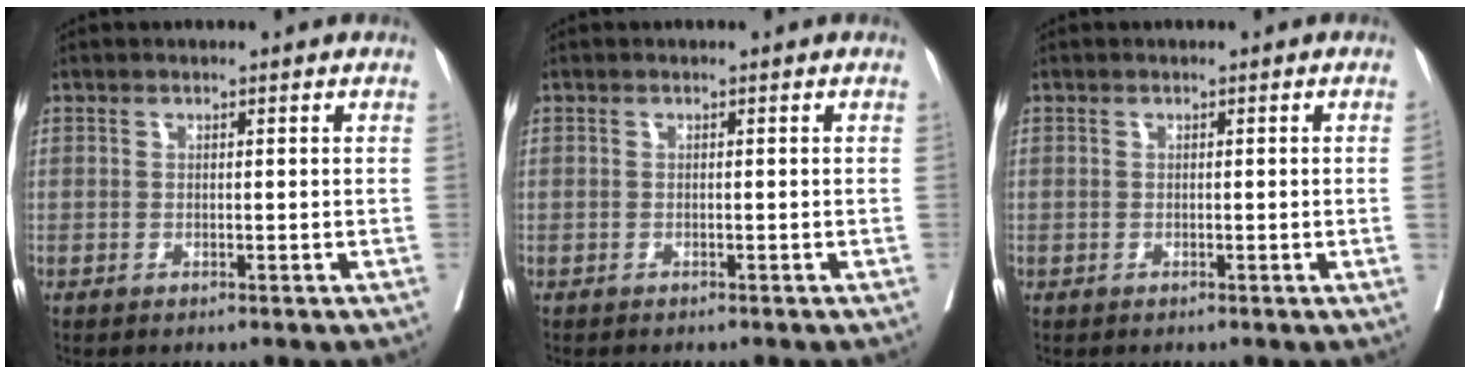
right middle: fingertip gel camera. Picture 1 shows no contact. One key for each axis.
{"total": 1.0, "fx": -0.9, "fy": 0.1, "fz": 0.3, "tx": -0.002, "ty": 0.001, "tz": -0.013}
{"total": 0.8, "fx": 0.0, "fy": -0.4, "fz": 0.7, "tx": -0.003, "ty": 0.001, "tz": 0.001}